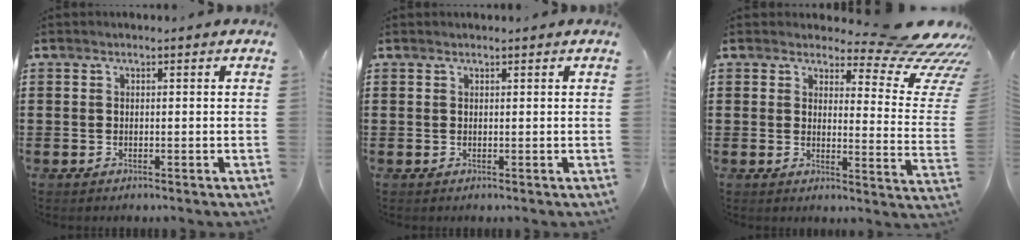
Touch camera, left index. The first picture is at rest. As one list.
[{"total": 0.0}, {"total": 9.6, "force": [7.4, 2.3, 5.6], "torque": [-0.088, -0.054, 0.126]}]